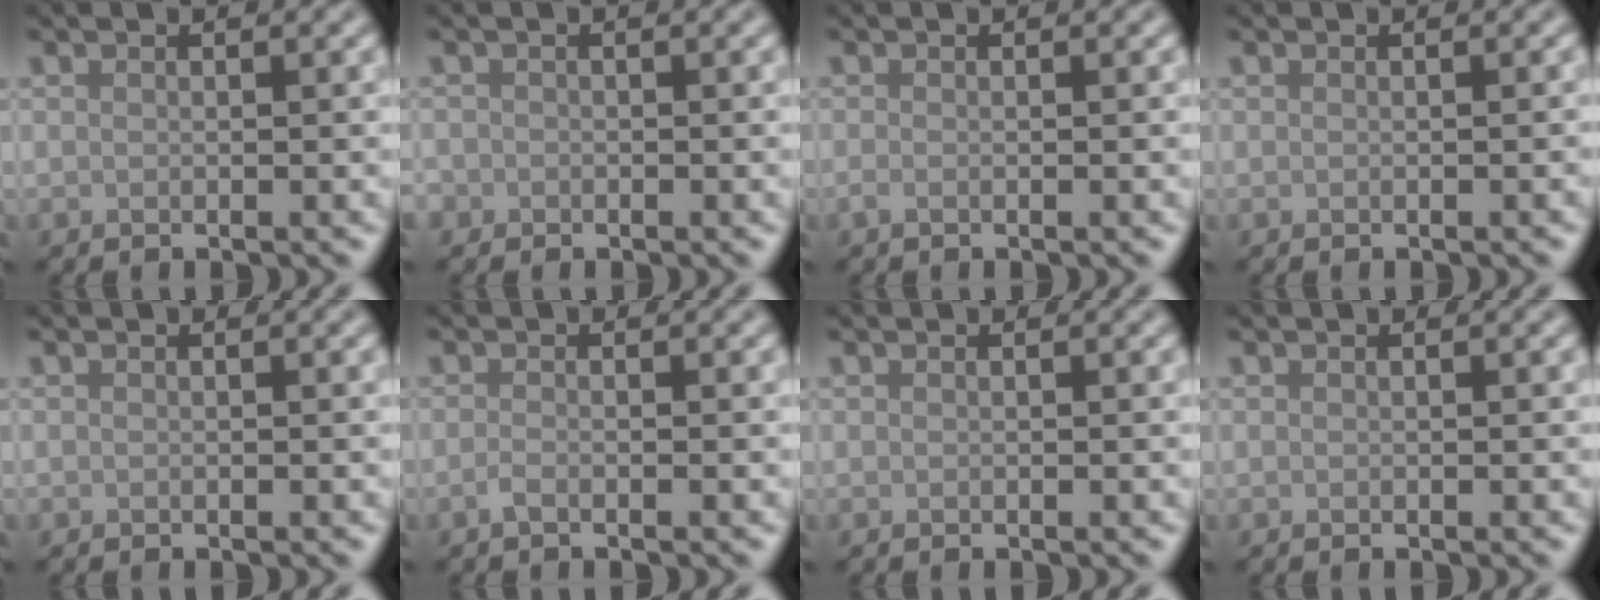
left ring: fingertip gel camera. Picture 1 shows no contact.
{"total": 0.7, "force": [-0.2, 0.7, -0.1], "torque": [0.009, -0.006, -0.007]}
{"total": 0.6, "force": [-0.3, 0.2, 0.5], "torque": [-0.011, -0.004, -0.007]}
{"total": 0.0}
{"total": 0.0}
{"total": 0.9, "force": [-0.5, 0.2, 0.6], "torque": [-0.014, -0.001, -0.012]}
{"total": 0.0}
{"total": 0.0}